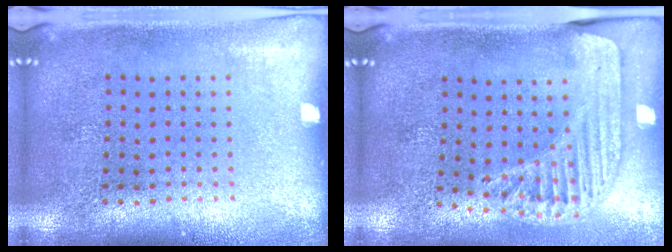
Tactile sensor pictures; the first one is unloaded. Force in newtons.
{"total": 1.5, "press": 1.5, "slide": 0.2}